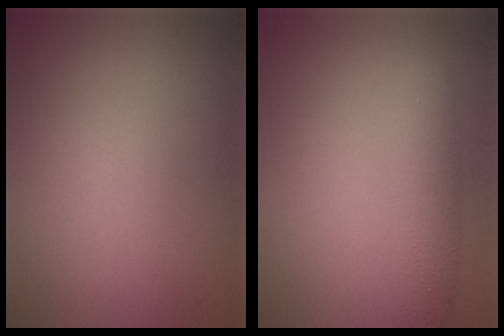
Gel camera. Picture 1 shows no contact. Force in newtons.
{"total": 3.1, "press": 3.1, "slide": 0.0}